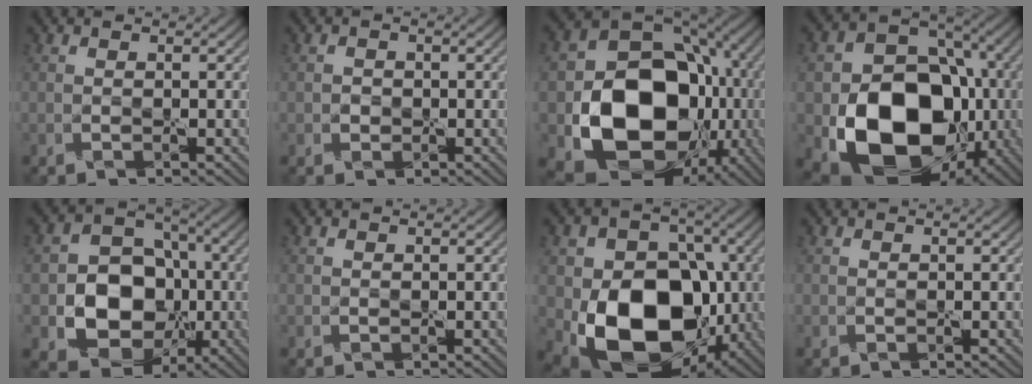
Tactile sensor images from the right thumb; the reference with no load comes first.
{"total": 1.0, "force": [-0.2, 1.0, 0.3], "torque": [-0.002, -0.004, -0.006]}
{"total": 18.7, "force": [-3.4, 14.2, 11.7], "torque": [-0.205, -0.053, -0.043]}
{"total": 17.6, "force": [-4.4, 13.0, 11.0], "torque": [-0.176, -0.039, -0.075]}
{"total": 13.5, "force": [-2.7, 10.9, 7.6], "torque": [-0.138, -0.027, -0.064]}
{"total": 0.0}
{"total": 15.9, "force": [-3.6, 11.5, 10.5], "torque": [-0.160, -0.027, -0.067]}
{"total": 0.0}